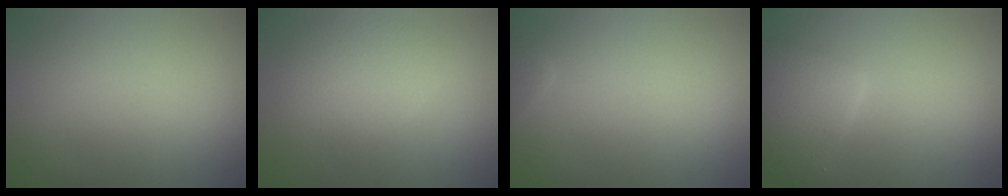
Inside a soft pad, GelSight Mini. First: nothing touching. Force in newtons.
{"total": 3.7, "press": 3.7, "slide": 0.2}
{"total": 0.6, "press": 0.6, "slide": 0.1}
{"total": 3.5, "press": 3.5, "slide": 0.2}